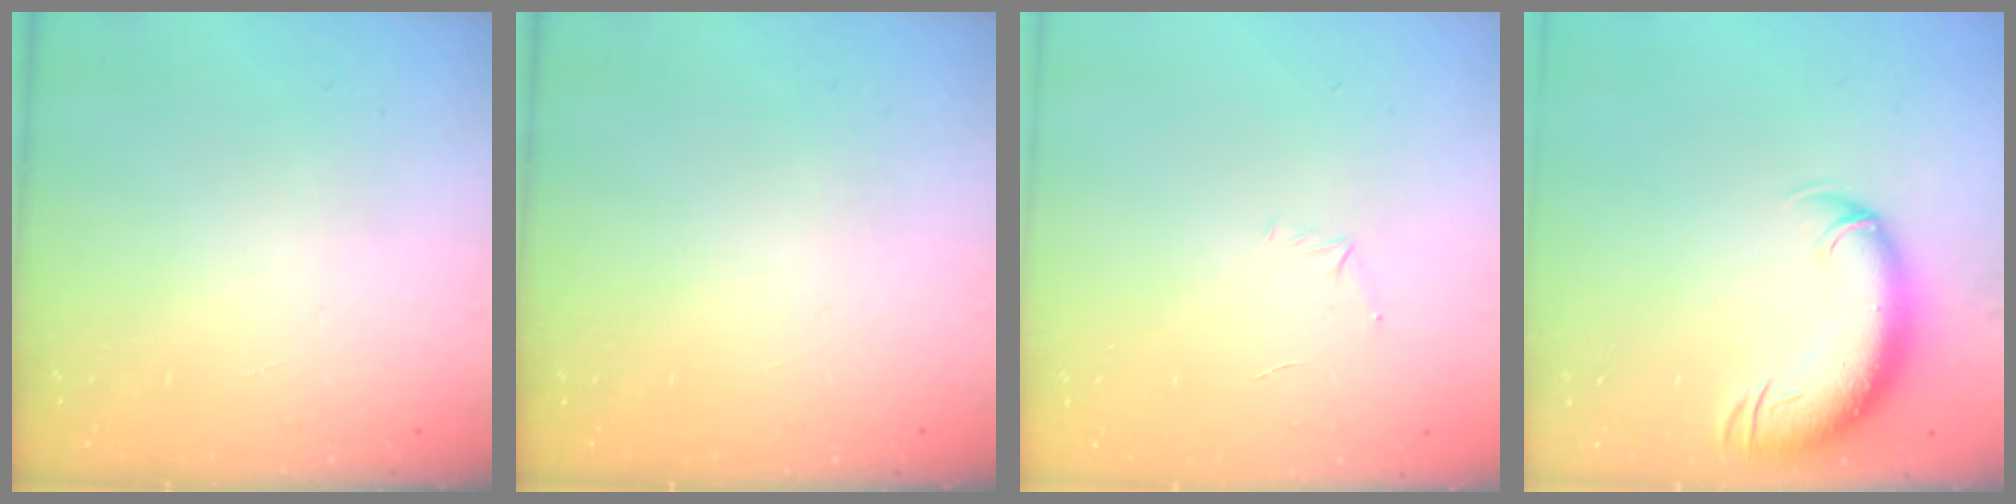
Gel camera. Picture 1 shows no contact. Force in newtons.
{"total": 0.0}
{"total": 4.7, "press": 4.5, "slide": 1.3}
{"total": 11.3, "press": 10.9, "slide": 3.0}